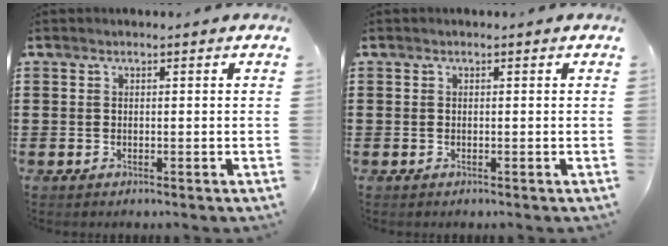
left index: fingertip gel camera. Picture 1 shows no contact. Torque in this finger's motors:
{"motor_torque": [0.00, 0.00, 0.00, 0.00]}